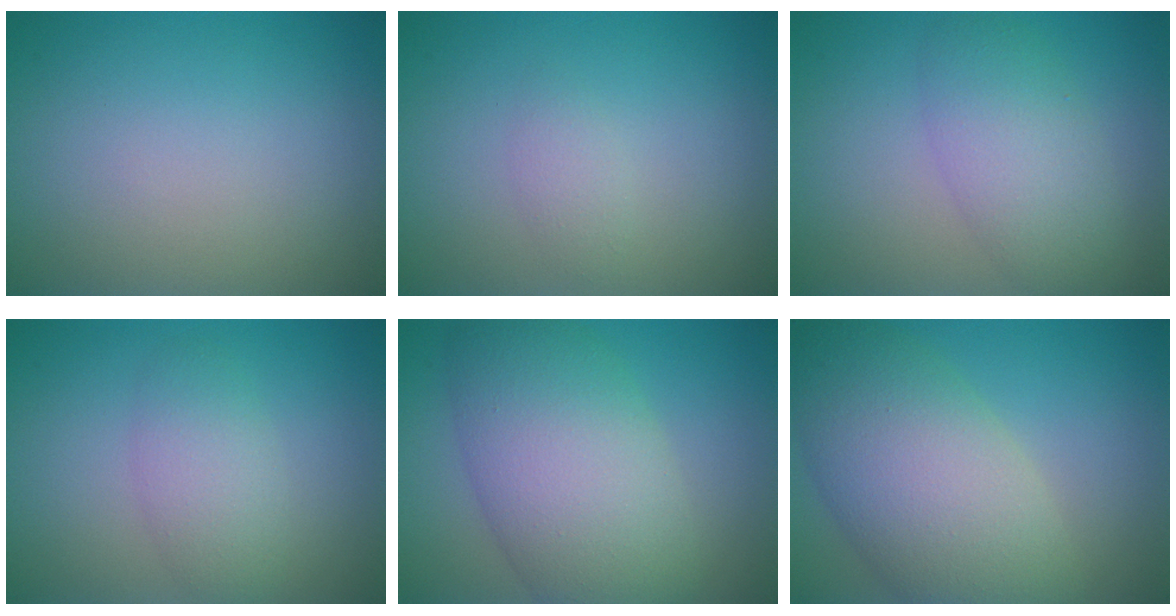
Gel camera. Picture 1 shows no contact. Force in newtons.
{"total": 1.1, "press": 1.1, "slide": 0.1}
{"total": 4.5, "press": 4.5, "slide": 0.2}
{"total": 3.0, "press": 3.0, "slide": 0.2}
{"total": 9.6, "press": 9.6, "slide": 0.5}
{"total": 9.5, "press": 9.5, "slide": 0.6}